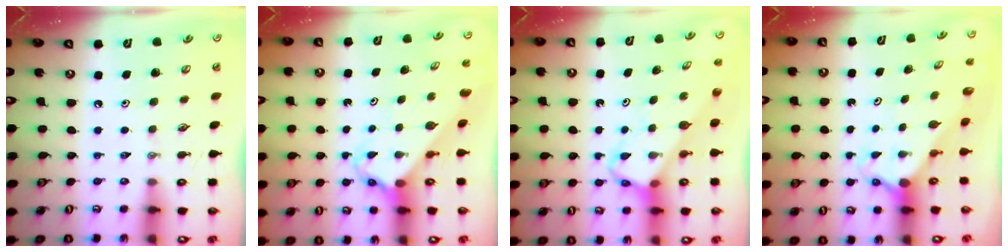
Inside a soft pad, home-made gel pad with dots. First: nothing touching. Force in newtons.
{"total": 2.7, "press": 2.7, "slide": 0.3}
{"total": 3.8, "press": 3.8, "slide": 0.2}
{"total": 2.1, "press": 2.1, "slide": 0.1}